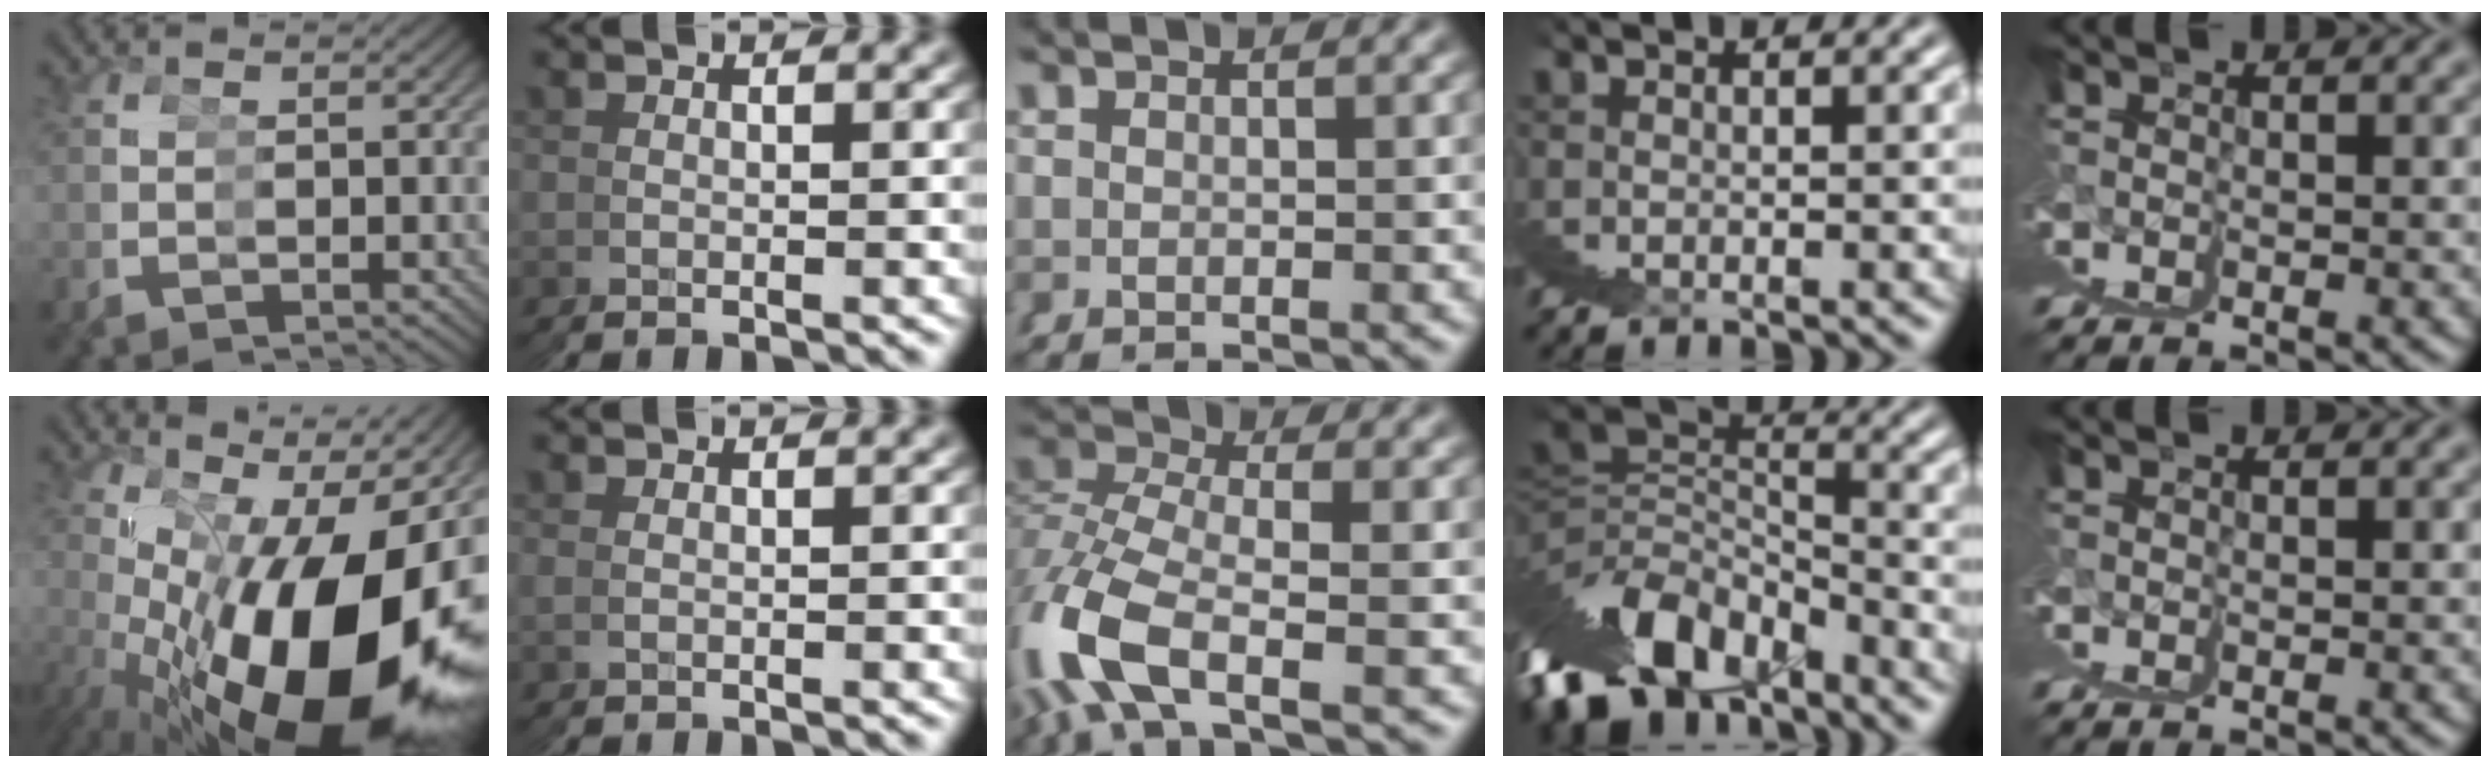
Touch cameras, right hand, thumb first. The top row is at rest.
{"thumb": {"total": 14.1, "force": [-2.2, 6.9, 12.1], "torque": [-0.230, -0.020, -0.008]}, "index": {"total": 0.6, "force": [0.2, -0.5, -0.2], "torque": [0.005, 0.005, 0.001]}, "middle": {"total": 6.6, "force": [-2.3, 3.8, 4.8], "torque": [-0.137, -0.027, -0.030]}, "ring": {"total": 7.9, "force": [-4.8, 3.6, 5.1], "torque": [-0.053, -0.003, -0.083]}, "little": {"total": 0.7, "force": [0.2, -0.5, -0.3], "torque": [0.009, 0.001, 0.002]}}